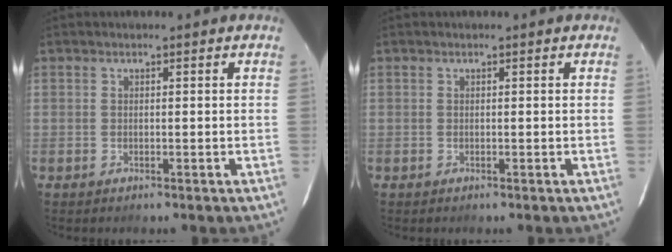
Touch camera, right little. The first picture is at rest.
{"total": 0.0}